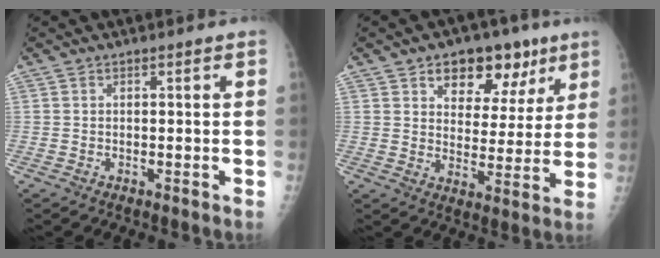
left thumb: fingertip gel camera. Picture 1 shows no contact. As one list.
[{"total": 13.1, "force": [7.4, 8.2, 7.1], "torque": [-0.045, -0.024, 0.107]}]